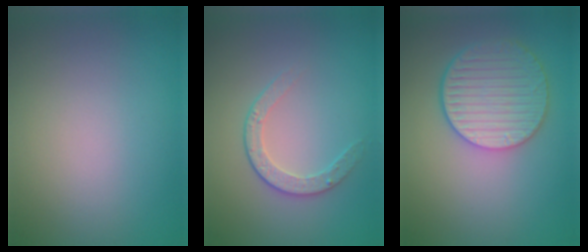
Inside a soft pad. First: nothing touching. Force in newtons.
{"total": 2.2, "press": 1.6, "slide": 1.5}
{"total": 5.5, "press": 4.9, "slide": 2.5}